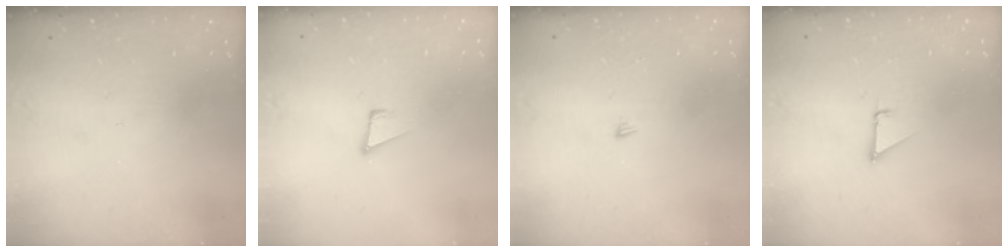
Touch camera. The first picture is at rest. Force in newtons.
{"total": 4.9, "press": 3.9, "slide": 3.0}
{"total": 3.9, "press": 3.9, "slide": 0.3}
{"total": 1.3, "press": 1.3, "slide": 0.1}